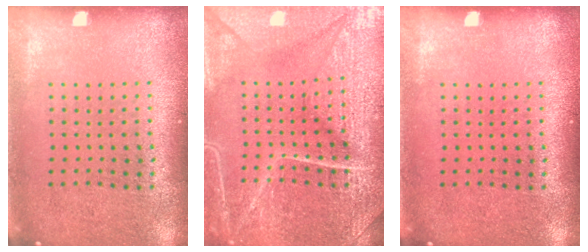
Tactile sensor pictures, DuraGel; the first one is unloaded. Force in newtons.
{"total": 7.2, "press": 7.1, "slide": 0.8}
{"total": 0.0}